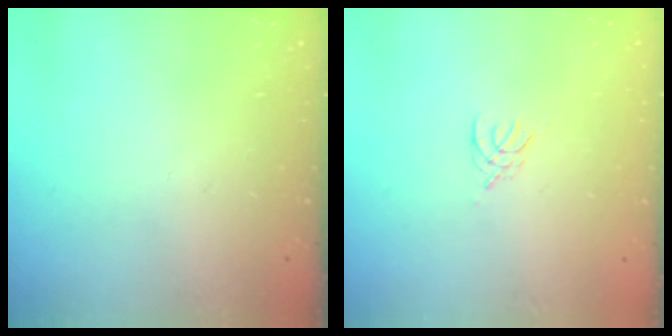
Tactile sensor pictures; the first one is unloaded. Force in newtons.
{"total": 2.0, "press": 1.9, "slide": 0.4}